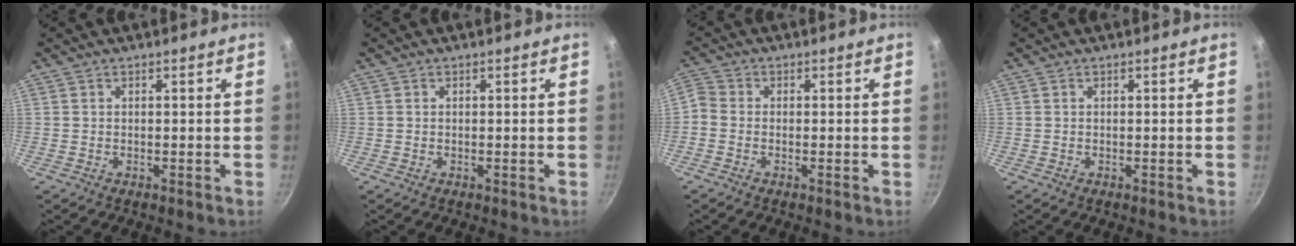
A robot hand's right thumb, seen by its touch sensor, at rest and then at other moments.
{"total": 0.0}
{"total": 3.8, "force": [-1.4, 3.0, 1.9], "torque": [-0.053, 0.013, -0.044]}
{"total": 0.0}